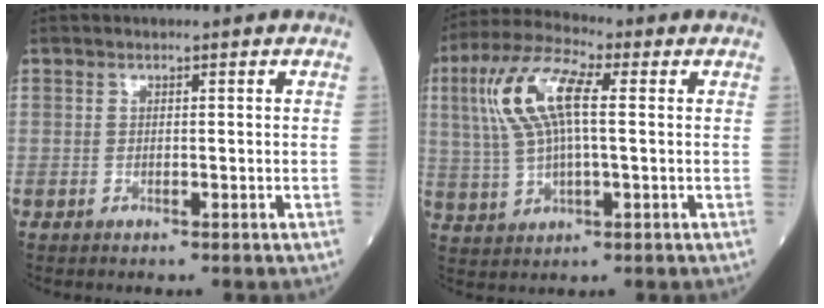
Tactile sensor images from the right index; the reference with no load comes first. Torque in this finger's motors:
{"motor_torque": [0.44, 0.05, 0.45, 0.21]}